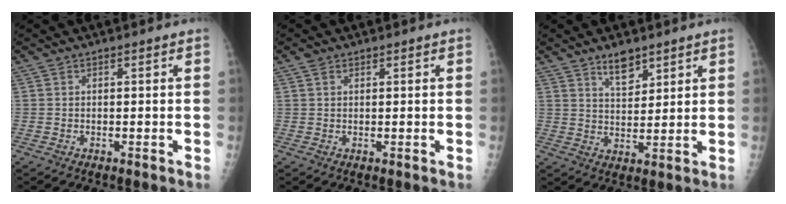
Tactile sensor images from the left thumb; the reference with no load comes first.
{"total": 1.1, "force": [0.7, 0.8, 0.5], "torque": [-0.004, 0.001, 0.011]}
{"total": 5.6, "force": [4.0, 2.5, 3.0], "torque": [-0.030, -0.030, 0.072]}